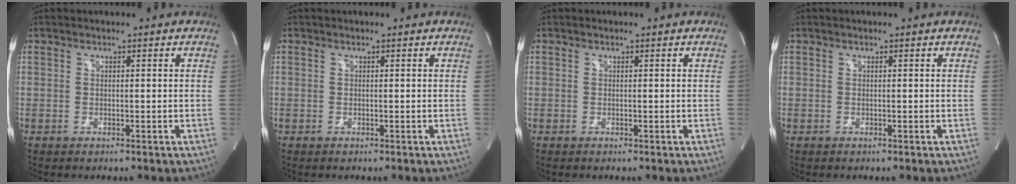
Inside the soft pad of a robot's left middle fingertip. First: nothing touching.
{"total": 0.0}
{"total": 0.0}
{"total": 0.0}